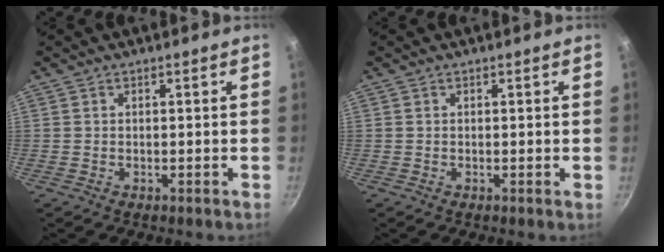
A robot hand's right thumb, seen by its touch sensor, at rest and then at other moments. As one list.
[{"total": 0.0}]